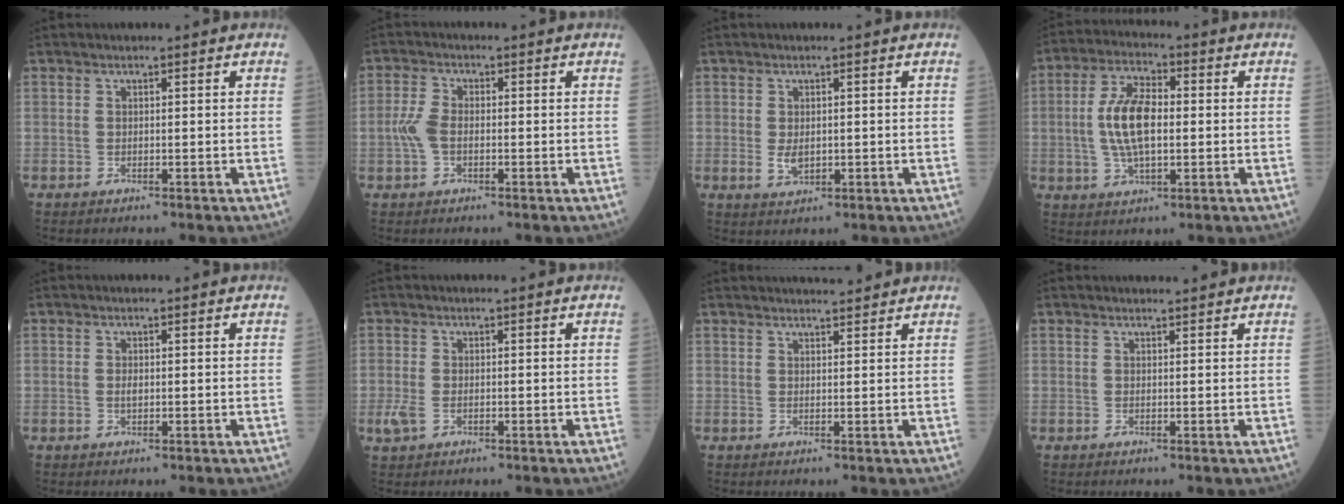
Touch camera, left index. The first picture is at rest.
{"total": 3.7, "force": [-0.8, 2.0, 3.0], "torque": [-0.083, 0.006, -0.020]}
{"total": 2.5, "force": [-0.1, 1.5, 2.0], "torque": [-0.041, -0.005, 0.004]}
{"total": 9.4, "force": [-0.1, 3.6, 8.7], "torque": [-0.185, 0.010, -0.001]}
{"total": 0.8, "force": [0.0, 0.4, 0.7], "torque": [-0.014, -0.001, 0.001]}
{"total": 2.6, "force": [-0.8, 1.6, 1.9], "torque": [-0.056, -0.004, -0.016]}
{"total": 3.6, "force": [3.5, 0.3, 0.9], "torque": [-0.017, 0.014, 0.049]}
{"total": 1.5, "force": [1.5, 0.0, 0.2], "torque": [-0.007, 0.002, 0.025]}